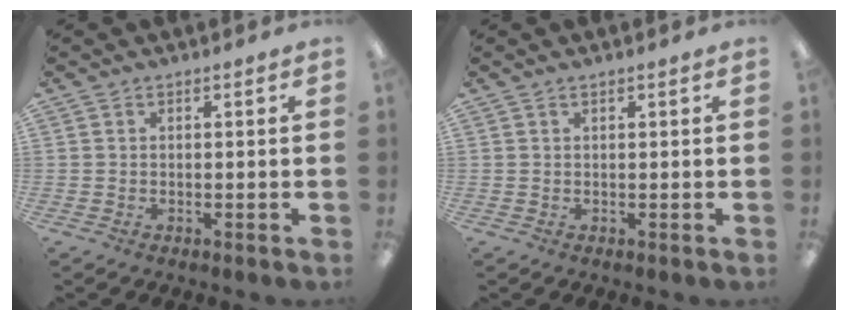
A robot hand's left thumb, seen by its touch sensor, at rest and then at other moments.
{"total": 0.6, "force": [0.4, 0.2, 0.3], "torque": [-0.007, 0.001, 0.008]}